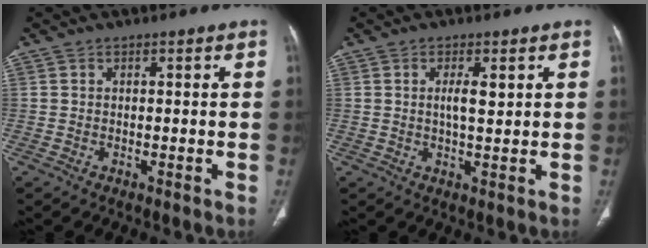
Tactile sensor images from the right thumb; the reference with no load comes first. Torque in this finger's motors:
{"motor_torque": [0.00, 0.01, 0.49, 0.11, 0.03]}